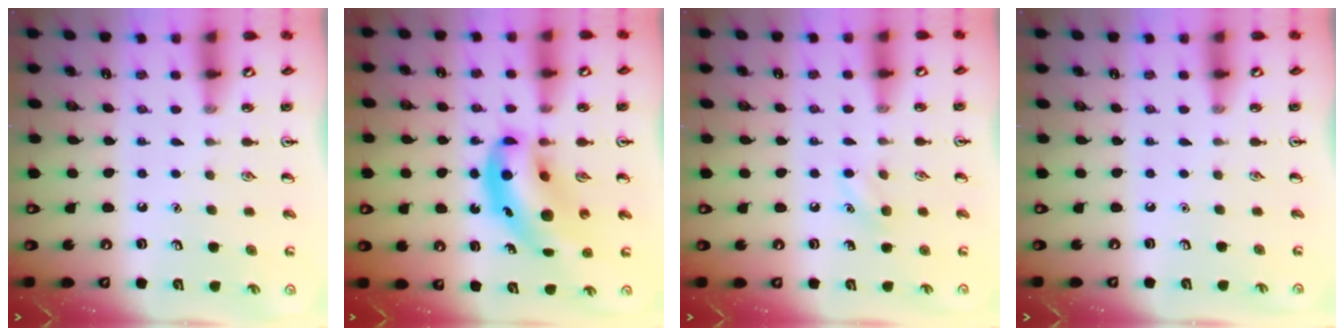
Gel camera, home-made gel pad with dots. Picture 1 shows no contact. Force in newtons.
{"total": 12.5, "press": 12.0, "slide": 3.4}
{"total": 6.2, "press": 5.9, "slide": 1.8}
{"total": 0.0}